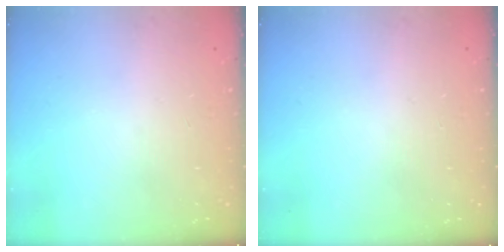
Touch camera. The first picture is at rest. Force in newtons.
{"total": 0.0}